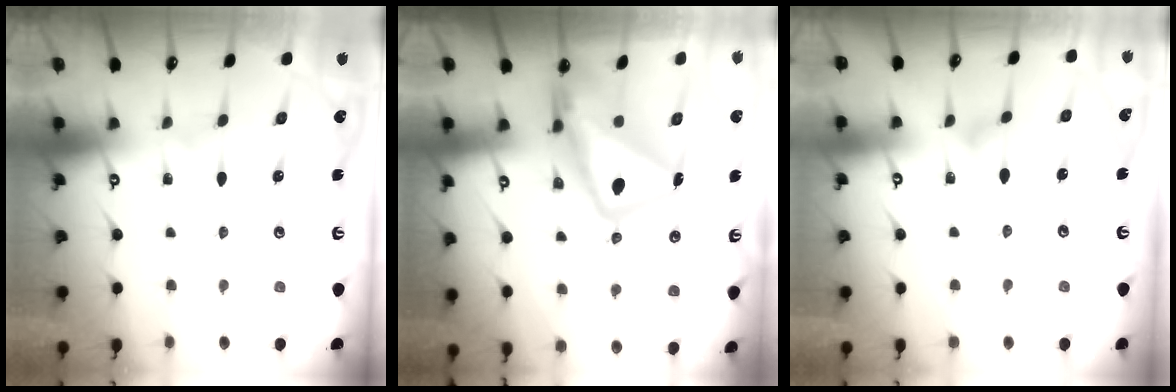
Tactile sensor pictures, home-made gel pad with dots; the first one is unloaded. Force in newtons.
{"total": 16.9, "press": 16.8, "slide": 1.9}
{"total": 6.9, "press": 6.9, "slide": 0.4}